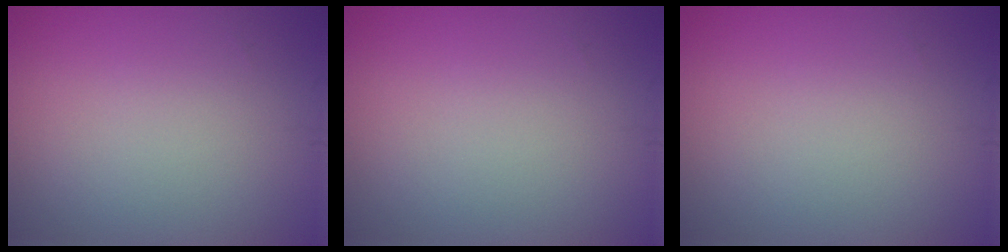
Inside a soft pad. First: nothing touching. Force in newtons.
{"total": 0.0}
{"total": 0.0}